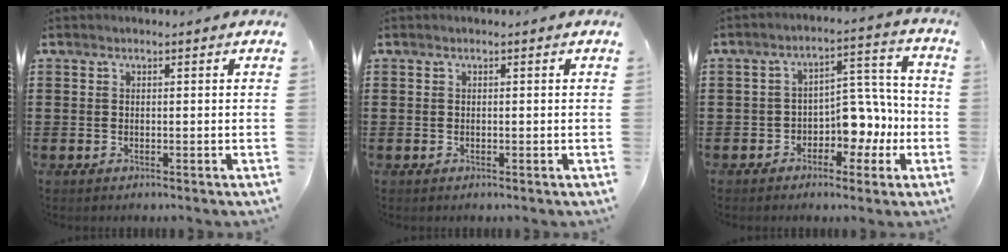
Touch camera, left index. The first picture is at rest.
{"total": 0.0}
{"total": 7.2, "force": [-2.3, 4.9, 4.7], "torque": [-0.080, 0.013, -0.044]}